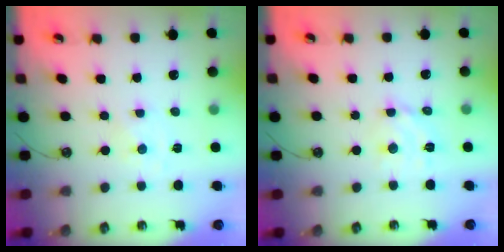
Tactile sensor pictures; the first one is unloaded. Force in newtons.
{"total": 7.1, "press": 7.1, "slide": 0.2}